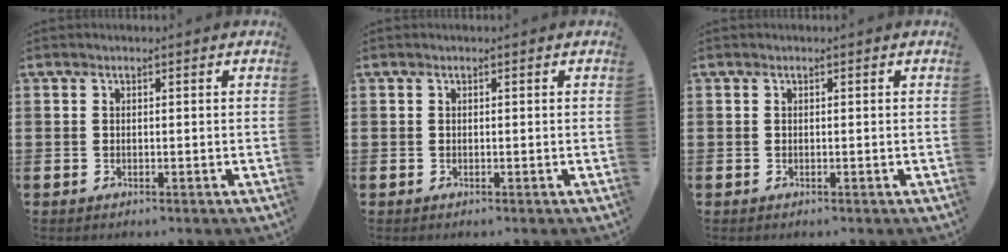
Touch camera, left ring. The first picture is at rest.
{"total": 0.0}
{"total": 0.0}